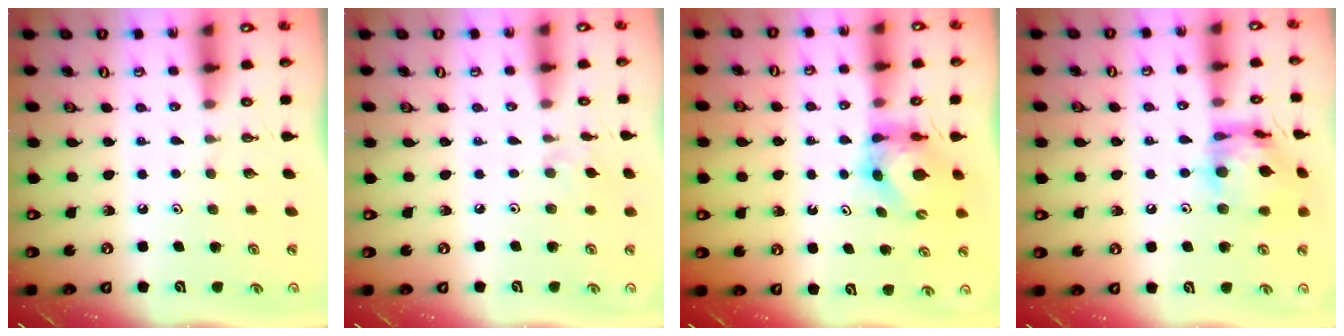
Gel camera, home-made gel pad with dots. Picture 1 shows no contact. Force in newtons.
{"total": 2.4, "press": 2.4, "slide": 0.4}
{"total": 6.1, "press": 6.0, "slide": 0.7}
{"total": 15.2, "press": 15.2, "slide": 1.3}